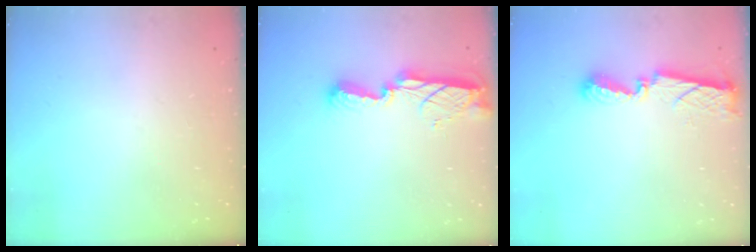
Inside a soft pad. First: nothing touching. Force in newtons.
{"total": 8.9, "press": 8.9, "slide": 0.5}
{"total": 8.7, "press": 8.7, "slide": 0.4}